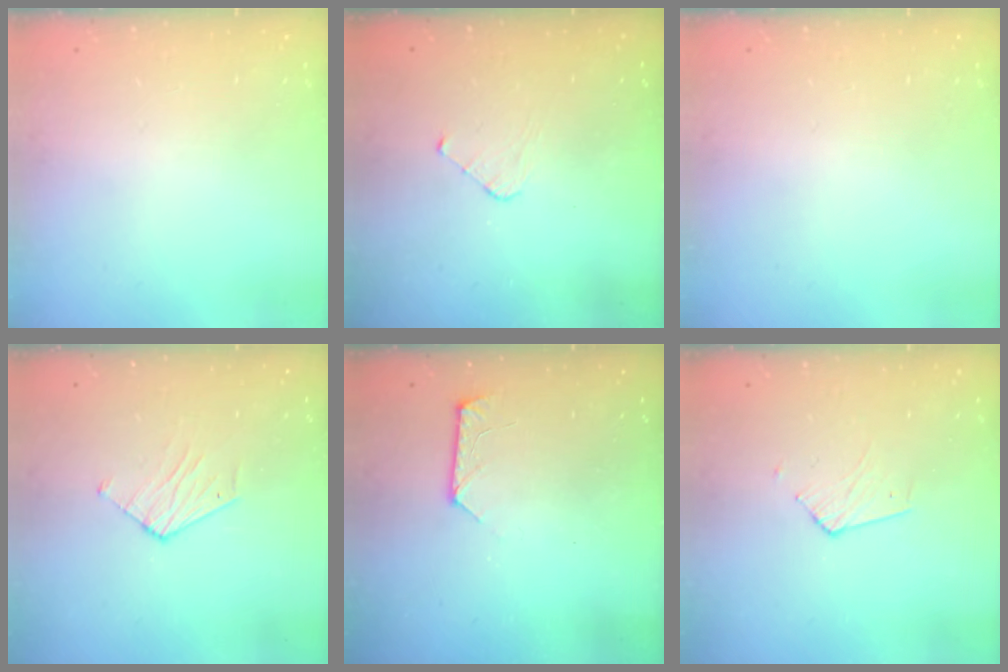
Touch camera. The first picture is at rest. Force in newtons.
{"total": 4.3, "press": 4.3, "slide": 0.4}
{"total": 0.0}
{"total": 3.5, "press": 3.4, "slide": 0.3}
{"total": 8.0, "press": 8.0, "slide": 0.8}
{"total": 2.9, "press": 2.9, "slide": 0.2}